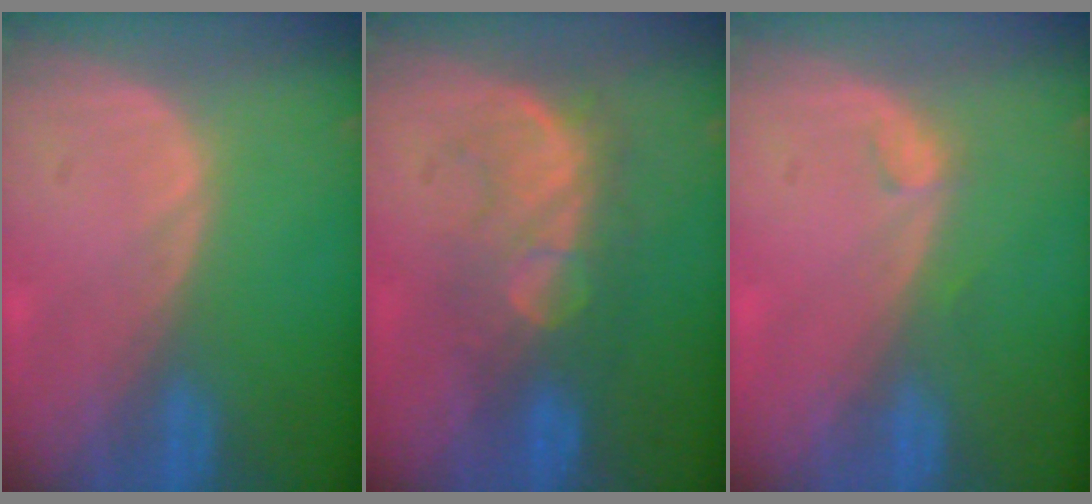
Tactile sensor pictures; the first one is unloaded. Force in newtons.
{"total": 7.8, "press": 7.7, "slide": 1.5}
{"total": 1.3, "press": 1.1, "slide": 0.5}